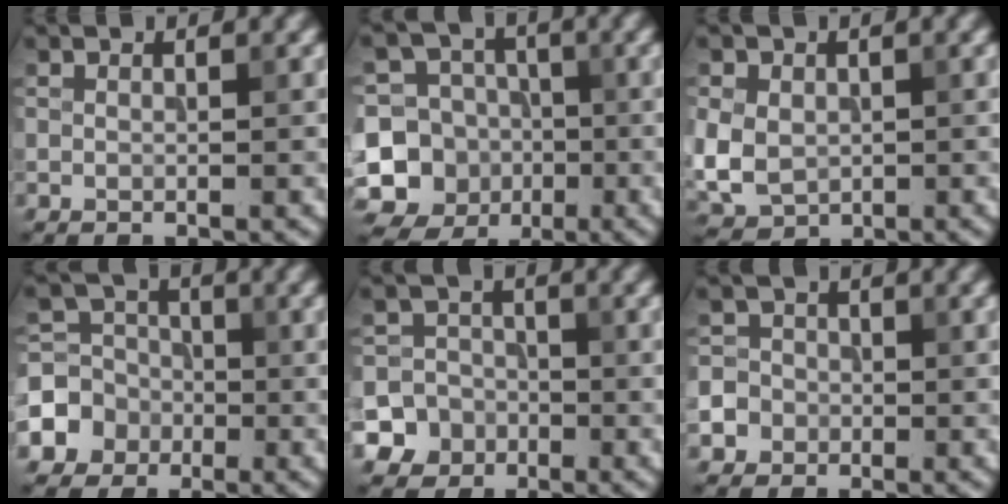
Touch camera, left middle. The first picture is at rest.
{"total": 14.4, "force": [-4.1, 13.5, 3.1], "torque": [-0.090, -0.008, -0.077]}
{"total": 6.0, "force": [-0.2, 5.1, 3.2], "torque": [-0.079, -0.001, -0.008]}
{"total": 5.2, "force": [-1.7, 4.8, 1.2], "torque": [-0.009, 0.007, -0.054]}
{"total": 8.3, "force": [-3.9, 7.3, 0.9], "torque": [-0.020, -0.014, -0.089]}
{"total": 5.9, "force": [-2.4, 5.2, 1.2], "torque": [-0.015, 0.000, -0.068]}